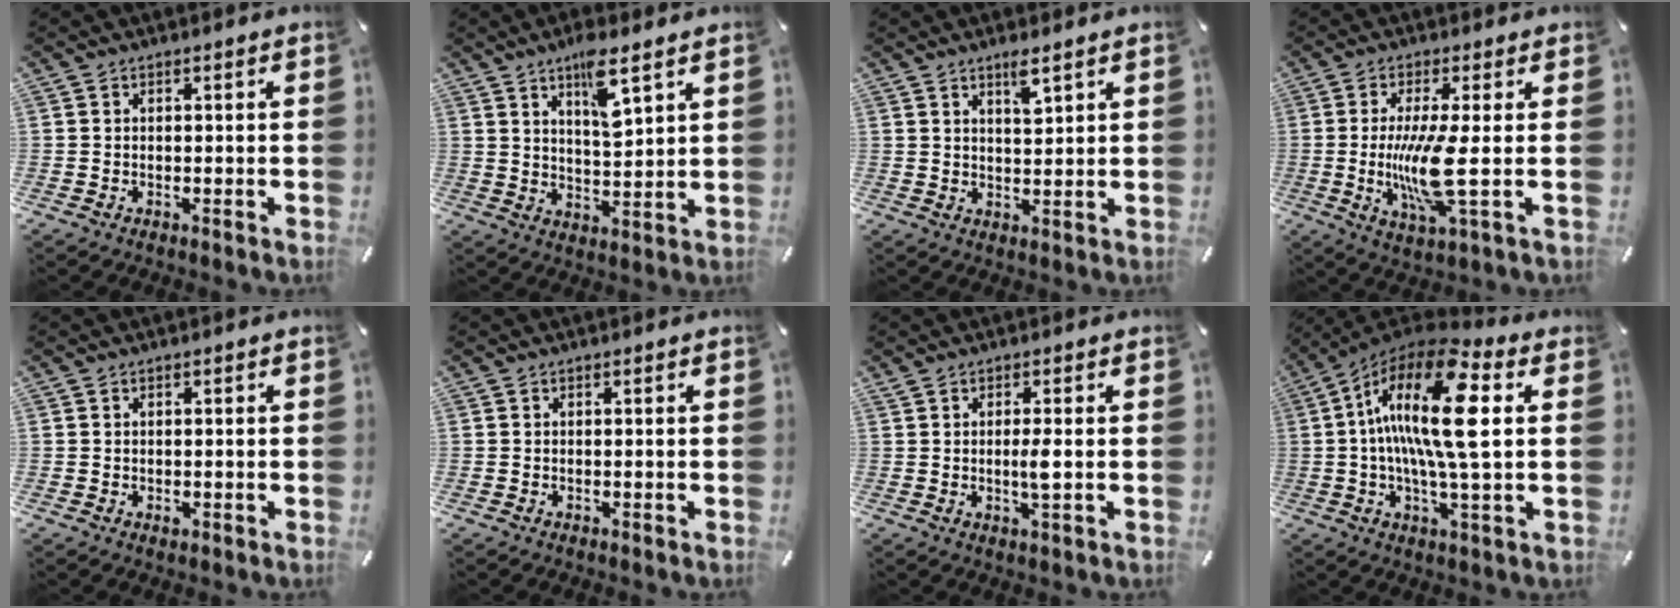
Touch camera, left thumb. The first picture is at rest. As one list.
[{"total": 8.9, "force": [5.7, 2.4, 6.4], "torque": [-0.100, -0.032, 0.093]}, {"total": 3.9, "force": [2.8, 0.9, 2.5], "torque": [-0.039, -0.013, 0.047]}, {"total": 12.0, "force": [-0.5, 1.9, 11.9], "torque": [-0.244, -0.032, -0.019]}, {"total": 1.1, "force": [-0.2, 0.8, 0.6], "torque": [-0.012, 0.001, -0.005]}, {"total": 0.0}, {"total": 3.7, "force": [0.1, 0.3, 3.7], "torque": [-0.069, -0.006, -0.001]}, {"total": 20.3, "force": [3.0, 5.2, 19.4], "torque": [-0.390, -0.007, 0.034]}]